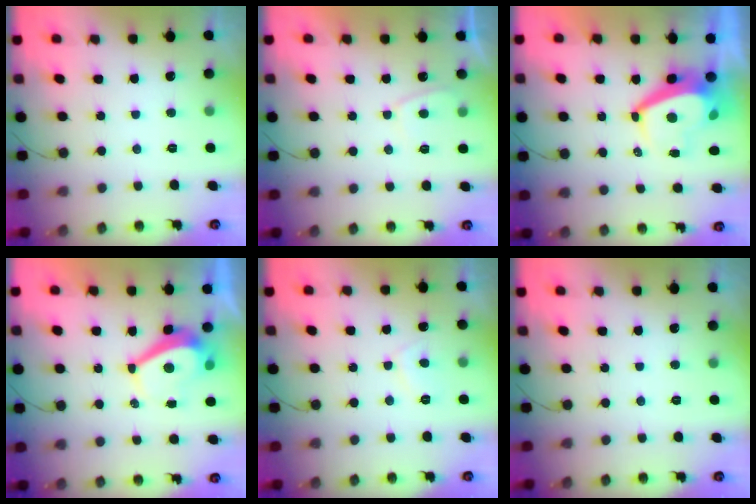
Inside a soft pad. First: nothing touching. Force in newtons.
{"total": 2.7, "press": 2.6, "slide": 0.8}
{"total": 7.5, "press": 7.5, "slide": 1.0}
{"total": 4.0, "press": 4.0, "slide": 0.3}
{"total": 2.7, "press": 2.6, "slide": 0.8}
{"total": 0.0}